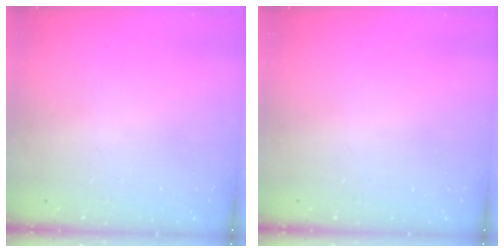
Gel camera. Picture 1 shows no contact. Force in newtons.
{"total": 0.0}